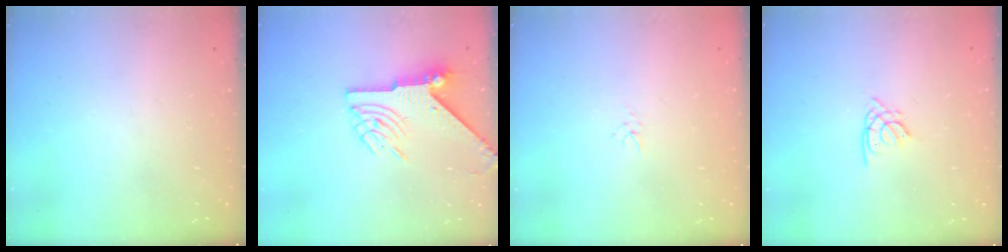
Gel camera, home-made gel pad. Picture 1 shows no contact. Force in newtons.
{"total": 7.9, "press": 7.9, "slide": 1.0}
{"total": 2.0, "press": 2.0, "slide": 0.3}
{"total": 1.4, "press": 1.4, "slide": 0.3}